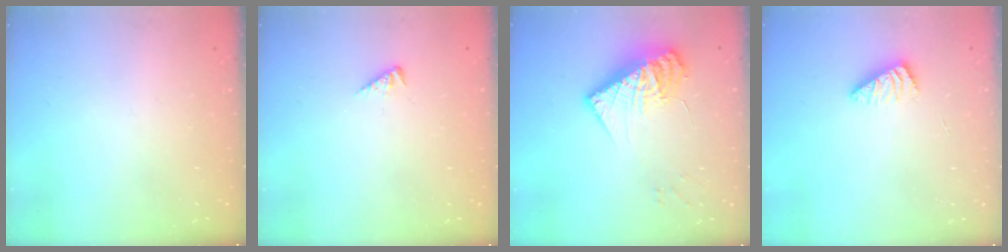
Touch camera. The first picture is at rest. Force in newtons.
{"total": 2.1, "press": 2.1, "slide": 0.4}
{"total": 13.8, "press": 13.7, "slide": 1.4}
{"total": 2.5, "press": 2.4, "slide": 0.4}